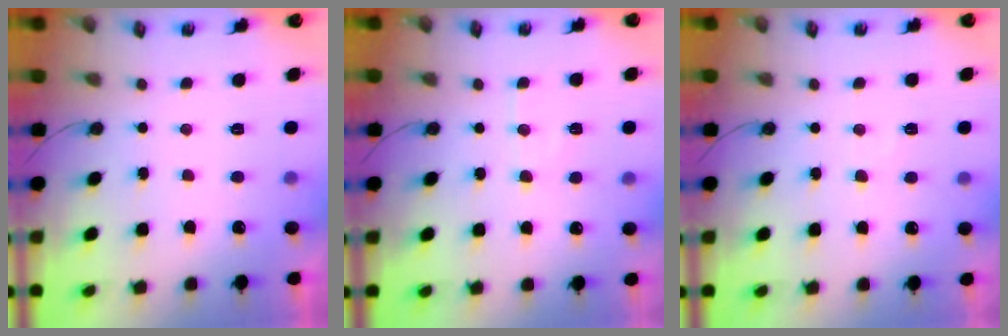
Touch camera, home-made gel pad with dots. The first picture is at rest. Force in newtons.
{"total": 6.4, "press": 6.4, "slide": 0.2}
{"total": 3.2, "press": 3.1, "slide": 0.4}